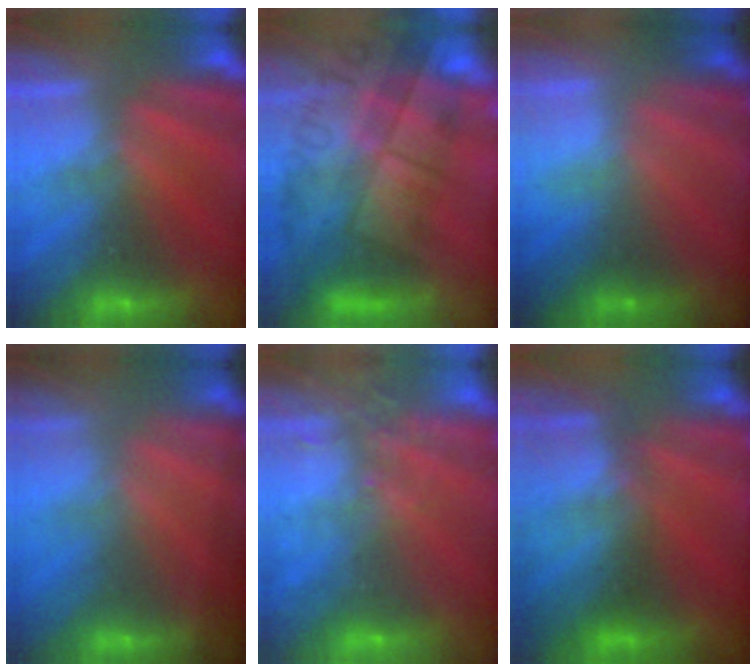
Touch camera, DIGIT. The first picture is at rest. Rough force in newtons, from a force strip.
{"total": 11.5}
{"total": 2.4}
{"total": 1.4}
{"total": 9.1}
{"total": 2.8}